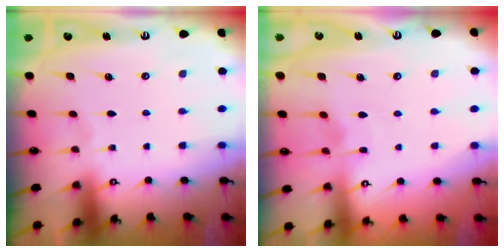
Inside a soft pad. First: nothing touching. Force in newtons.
{"total": 2.9, "press": 2.9, "slide": 0.4}